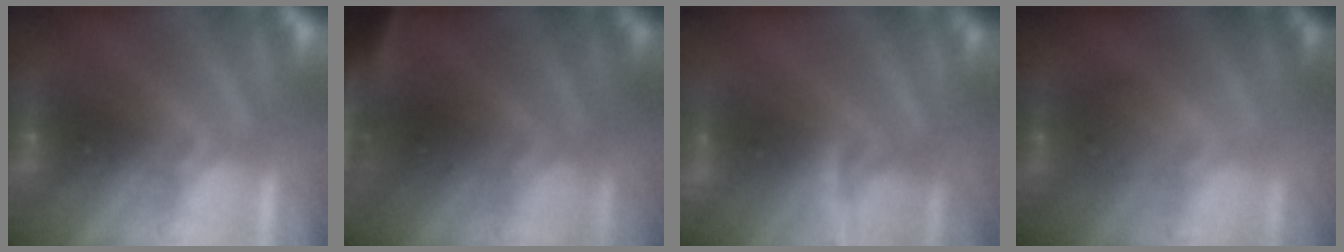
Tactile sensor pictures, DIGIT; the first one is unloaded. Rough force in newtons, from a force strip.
{"total": 4.3}
{"total": 3.1}
{"total": 1.9}